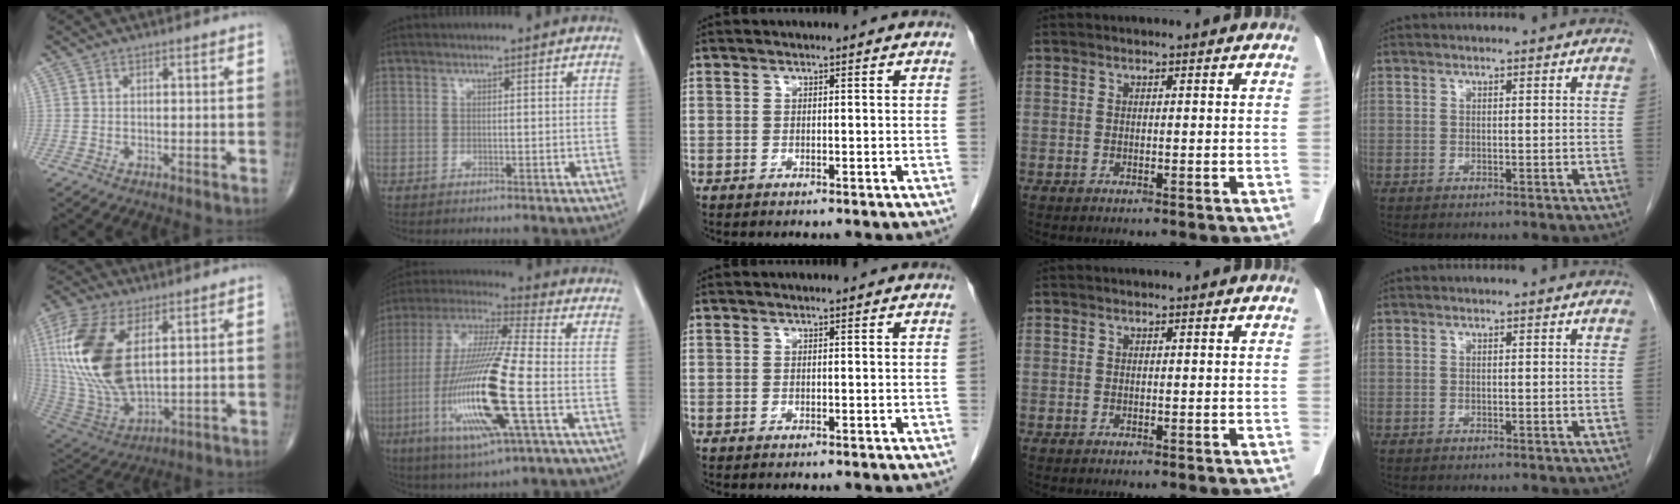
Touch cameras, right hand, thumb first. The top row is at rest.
{"thumb": {"total": 21.6, "force": [5.1, 10.6, 18.1], "torque": [-0.397, -0.024, 0.101]}, "index": {"total": 19.7, "force": [-5.1, 1.2, 19.0], "torque": [-0.404, -0.023, -0.098]}}